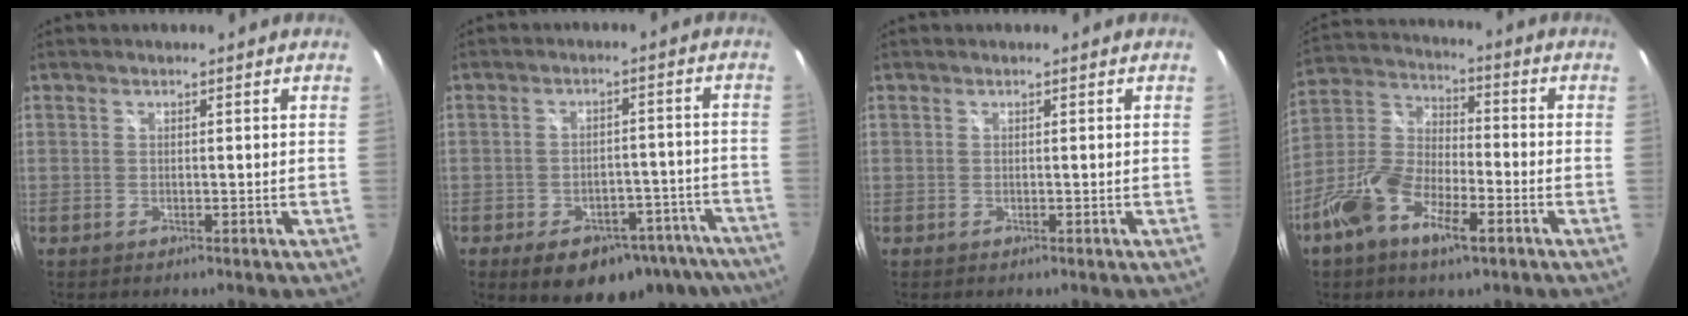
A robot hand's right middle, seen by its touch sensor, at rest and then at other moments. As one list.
[{"total": 16.8, "force": [-12.1, 8.3, 8.1], "torque": [-0.127, 0.007, -0.133]}, {"total": 0.0}, {"total": 13.0, "force": [-6.8, 5.5, 9.7], "torque": [-0.216, -0.002, -0.136]}]